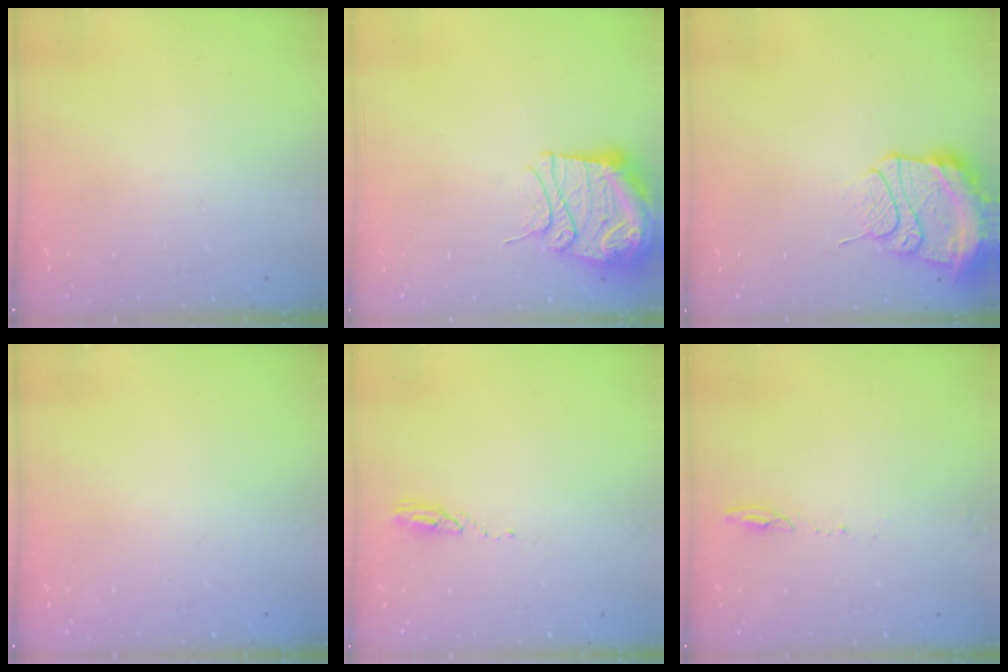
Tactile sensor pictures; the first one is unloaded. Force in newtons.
{"total": 14.0, "press": 13.9, "slide": 1.7}
{"total": 15.5, "press": 15.3, "slide": 2.9}
{"total": 0.0}
{"total": 3.4, "press": 3.4, "slide": 0.3}
{"total": 4.9, "press": 4.9, "slide": 0.5}